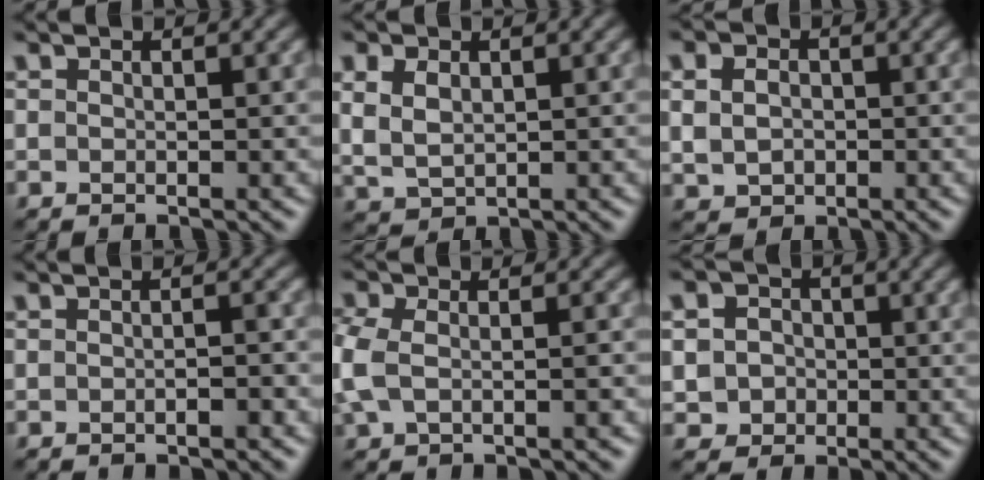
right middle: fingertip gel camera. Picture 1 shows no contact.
{"total": 2.4, "force": [1.0, 1.7, 1.4], "torque": [-0.037, -0.001, 0.027]}
{"total": 3.9, "force": [0.9, 3.3, 2.0], "torque": [-0.036, 0.025, -0.004]}
{"total": 1.6, "force": [-0.7, 0.4, 1.4], "torque": [-0.021, 0.001, -0.008]}
{"total": 4.0, "force": [-0.6, 2.3, 3.2], "torque": [-0.068, -0.002, -0.005]}
{"total": 4.2, "force": [0.7, 3.8, 1.6], "torque": [-0.024, 0.026, -0.002]}